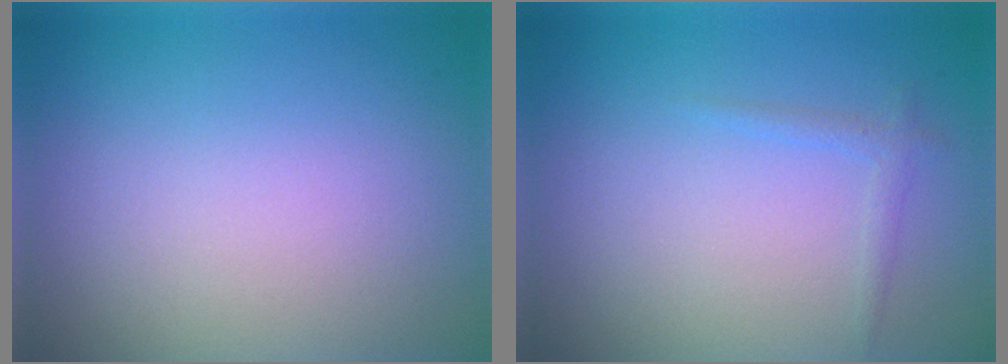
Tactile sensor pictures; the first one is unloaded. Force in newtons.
{"total": 0.9, "press": 0.9, "slide": 0.1}